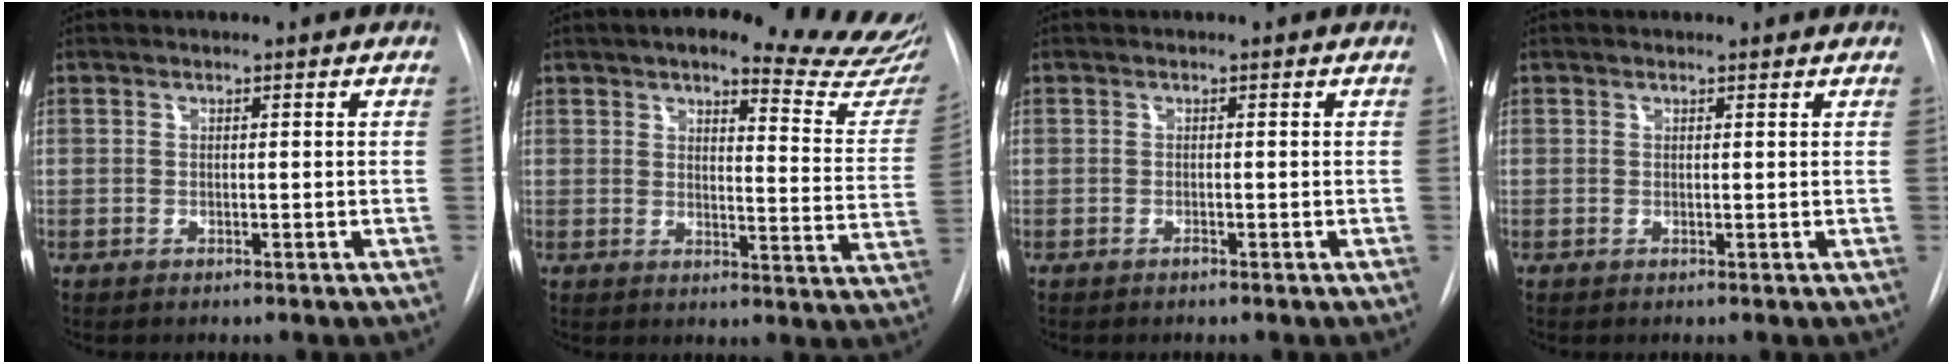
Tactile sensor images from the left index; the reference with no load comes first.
{"total": 20.6, "force": [18.1, 2.9, 9.5], "torque": [-0.105, -0.068, 0.194]}
{"total": 0.0}
{"total": 1.3, "force": [1.2, 0.3, 0.2], "torque": [-0.012, 0.010, 0.016]}